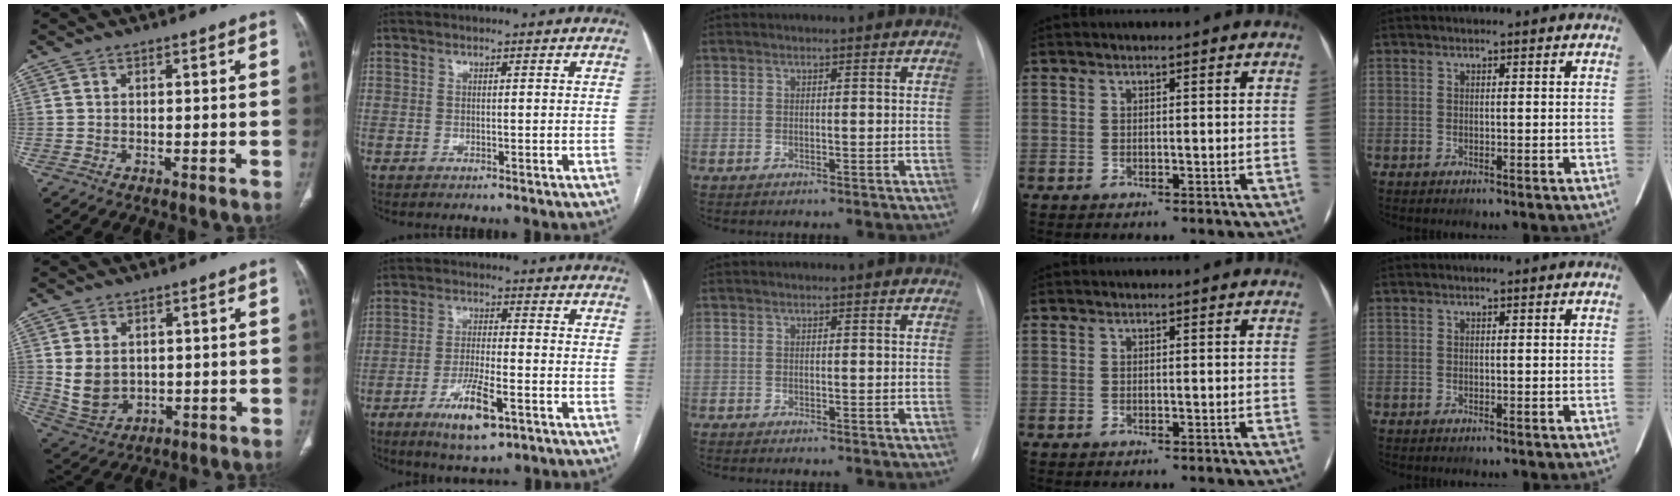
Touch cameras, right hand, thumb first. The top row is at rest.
{"thumb": {"total": 7.8, "force": [1.0, 5.8, 5.0], "torque": [-0.086, -0.011, 0.042]}, "index": {"total": 8.6, "force": [-4.4, 1.9, 7.2], "torque": [-0.134, -0.012, -0.072]}}